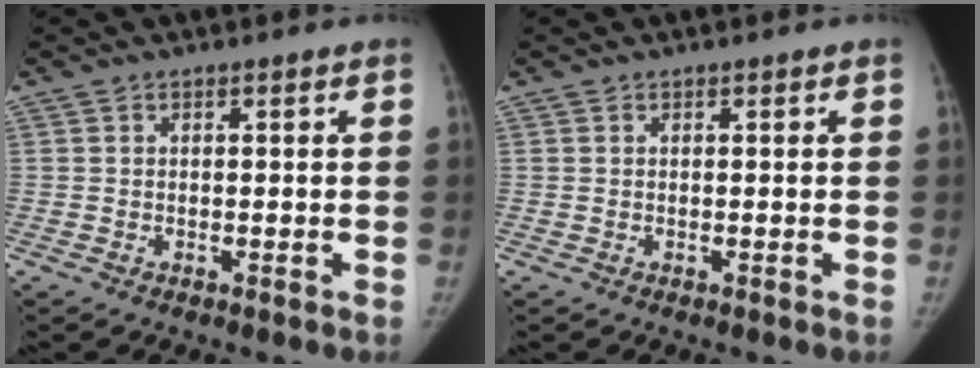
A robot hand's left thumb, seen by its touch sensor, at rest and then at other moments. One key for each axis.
{"total": 0.0}